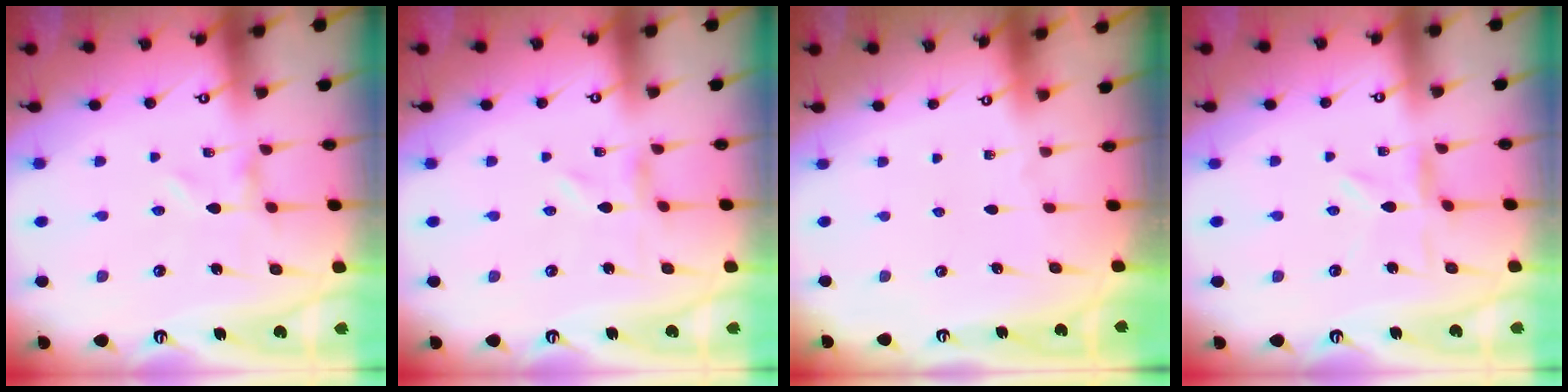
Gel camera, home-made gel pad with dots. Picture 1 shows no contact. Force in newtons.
{"total": 0.5, "press": 0.5, "slide": 0.2}
{"total": 0.0}
{"total": 1.4, "press": 1.4, "slide": 0.3}